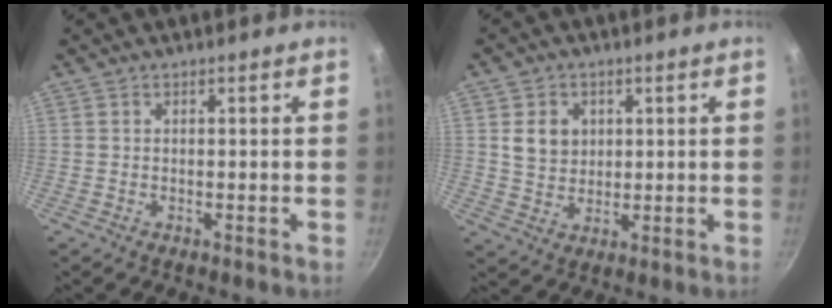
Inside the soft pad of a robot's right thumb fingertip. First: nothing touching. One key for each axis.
{"total": 6.3, "fx": 1.7, "fy": 5.3, "fz": 3.0, "tx": -0.028, "ty": -0.009, "tz": 0.036}